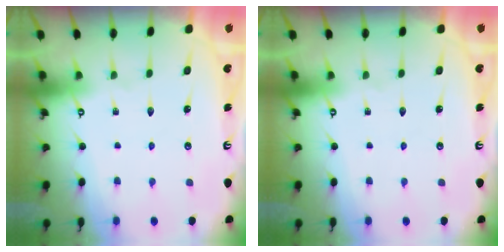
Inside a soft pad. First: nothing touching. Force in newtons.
{"total": 0.0}